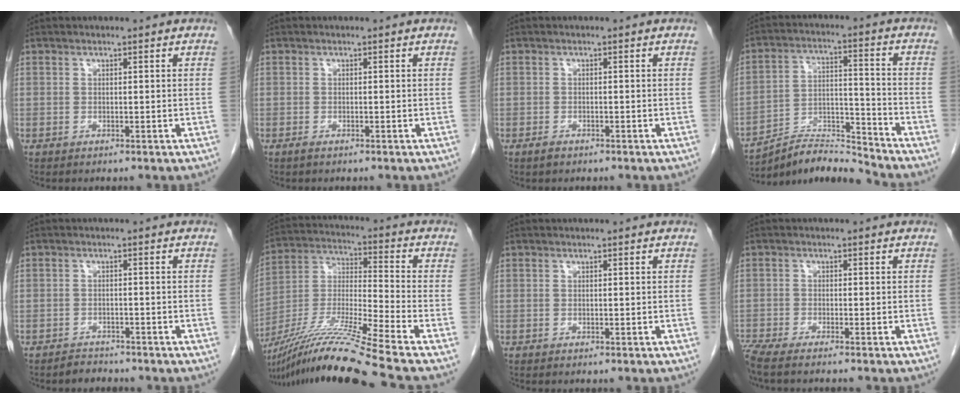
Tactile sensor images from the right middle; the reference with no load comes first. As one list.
[{"total": 0.6, "force": [-0.4, 0.2, 0.4], "torque": [-0.010, -0.001, -0.004]}, {"total": 1.1, "force": [-0.8, 0.5, 0.6], "torque": [-0.015, 0.000, -0.011]}, {"total": 9.5, "force": [-9.4, -1.1, 0.3], "torque": [-0.008, 0.033, -0.171]}, {"total": 2.0, "force": [-1.8, 0.6, -0.3], "torque": [0.000, -0.002, -0.028]}, {"total": 16.8, "force": [-13.3, -3.2, 9.8], "torque": [-0.202, -0.020, -0.245]}, {"total": 0.0}, {"total": 5.8, "force": [-5.0, -0.2, 2.9], "torque": [-0.044, -0.012, -0.088]}]